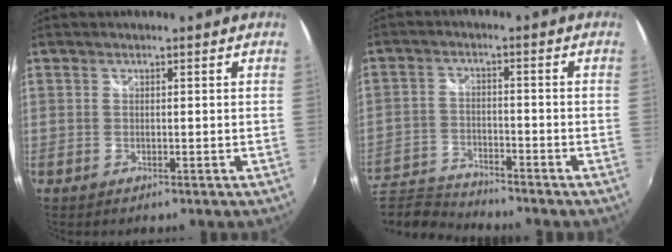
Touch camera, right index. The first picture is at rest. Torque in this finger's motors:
{"motor_torque": [-2.14, 0.01, -1.05, -0.21]}